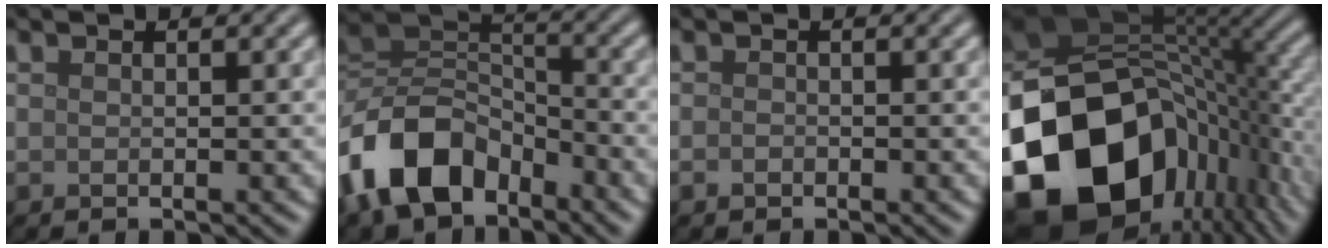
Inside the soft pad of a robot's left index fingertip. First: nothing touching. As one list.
[{"total": 10.2, "force": [-5.8, 6.3, 5.5], "torque": [-0.107, 0.003, -0.125]}, {"total": 0.6, "force": [-0.4, 0.4, 0.3], "torque": [-0.005, -0.003, -0.007]}, {"total": 19.6, "force": [-6.6, 13.8, 12.3], "torque": [-0.282, -0.038, -0.106]}]